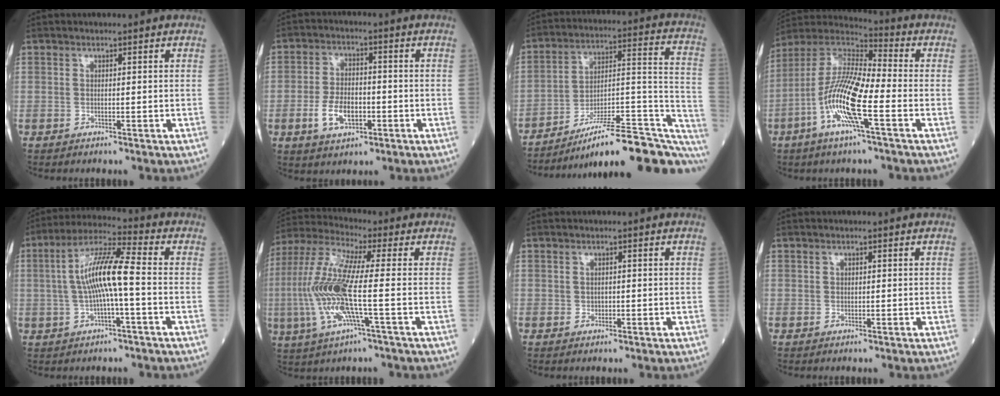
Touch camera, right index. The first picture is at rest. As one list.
[{"total": 6.8, "force": [-2.2, 3.6, 5.3], "torque": [-0.107, 0.006, -0.036]}, {"total": 24.1, "force": [-18.5, 3.7, 15.0], "torque": [-0.133, 0.029, -0.272]}, {"total": 14.3, "force": [-4.7, 2.0, 13.4], "torque": [-0.274, -0.002, -0.099]}, {"total": 9.9, "force": [-0.5, 1.0, 9.9], "torque": [-0.190, 0.020, -0.014]}, {"total": 13.8, "force": [-1.9, 1.1, 13.7], "torque": [-0.309, 0.003, -0.045]}, {"total": 0.6, "force": [0.0, 0.6, 0.1], "torque": [0.003, 0.002, -0.001]}, {"total": 0.0}]